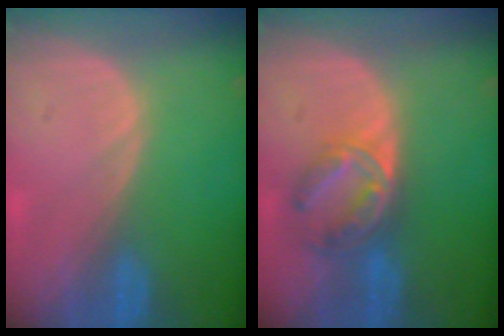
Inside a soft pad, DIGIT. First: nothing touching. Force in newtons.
{"total": 6.8, "press": 6.0, "slide": 3.4}